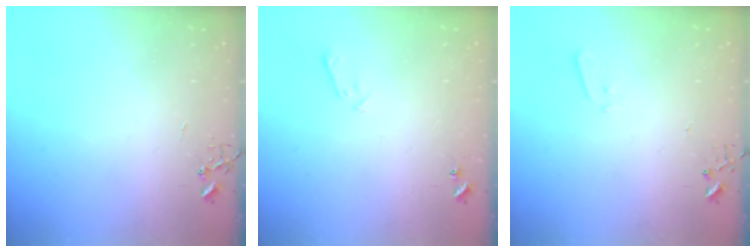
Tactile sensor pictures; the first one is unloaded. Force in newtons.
{"total": 4.5, "press": 4.5, "slide": 0.4}
{"total": 3.3, "press": 3.3, "slide": 0.4}